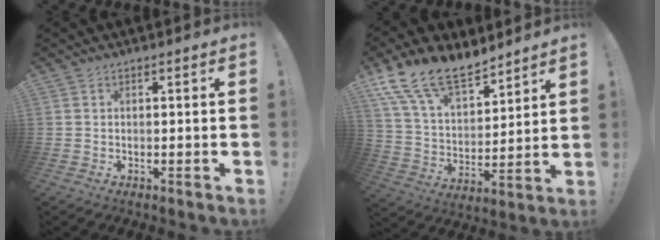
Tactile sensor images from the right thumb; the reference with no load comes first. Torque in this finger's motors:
{"motor_torque": [-0.84, 2.24, 0.40, 0.12, 0.07]}